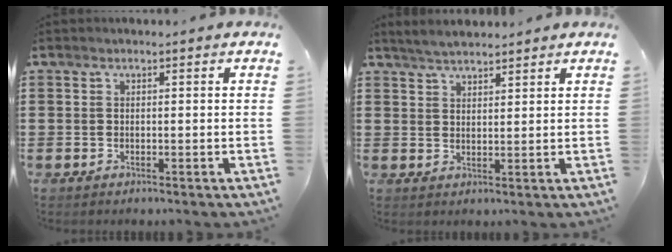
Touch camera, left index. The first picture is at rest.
{"total": 2.8, "force": [2.8, 0.3, 0.4], "torque": [-0.016, 0.000, 0.053]}